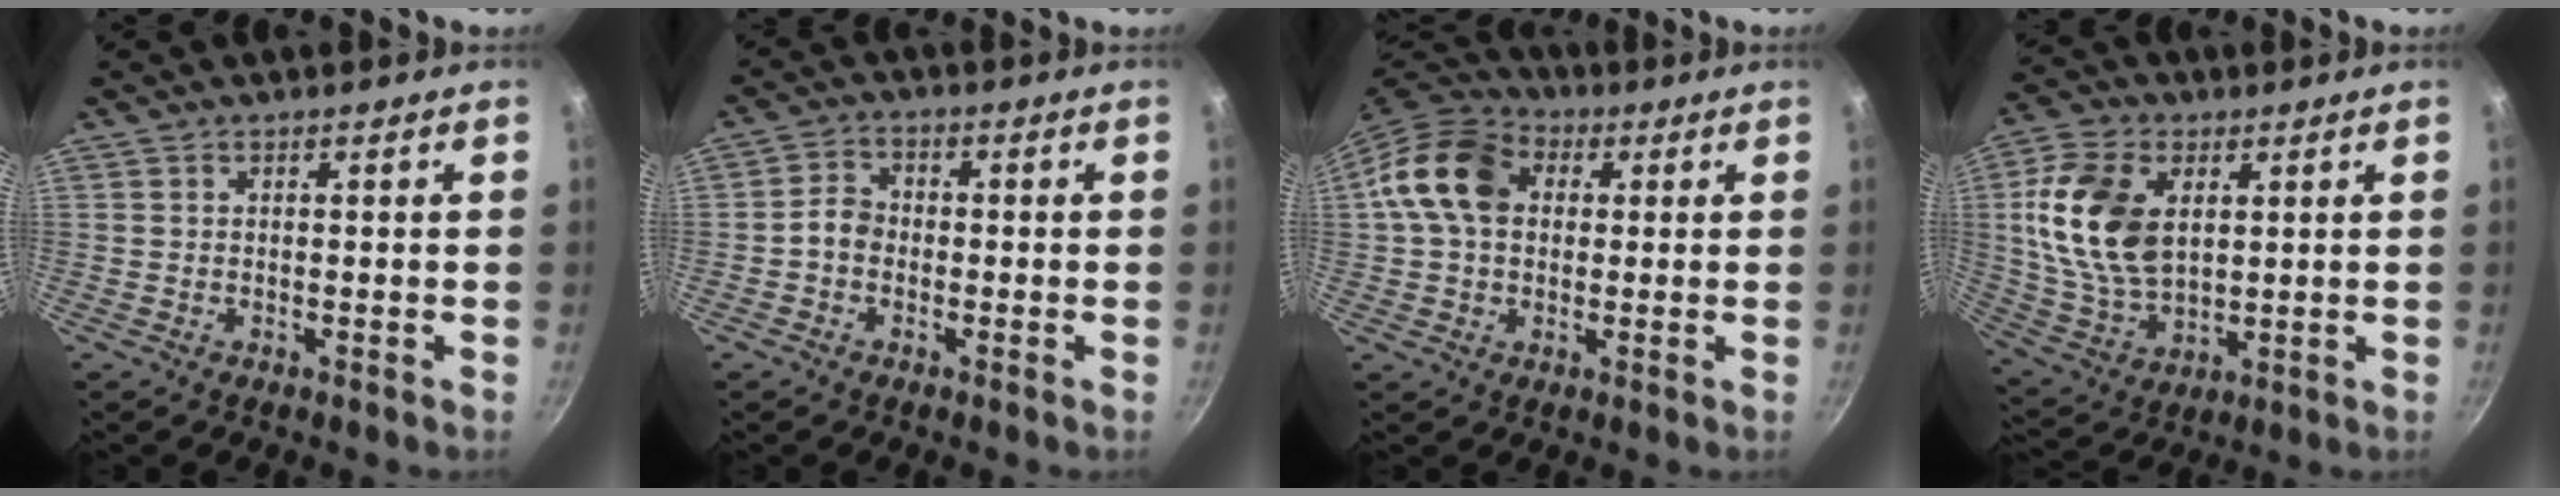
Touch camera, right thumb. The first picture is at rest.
{"total": 3.8, "force": [-1.1, 3.1, 1.9], "torque": [-0.019, 0.021, -0.028]}
{"total": 12.8, "force": [2.1, 9.6, 8.2], "torque": [-0.125, 0.022, 0.019]}
{"total": 16.7, "force": [3.4, 10.7, 12.3], "torque": [-0.222, -0.007, 0.072]}